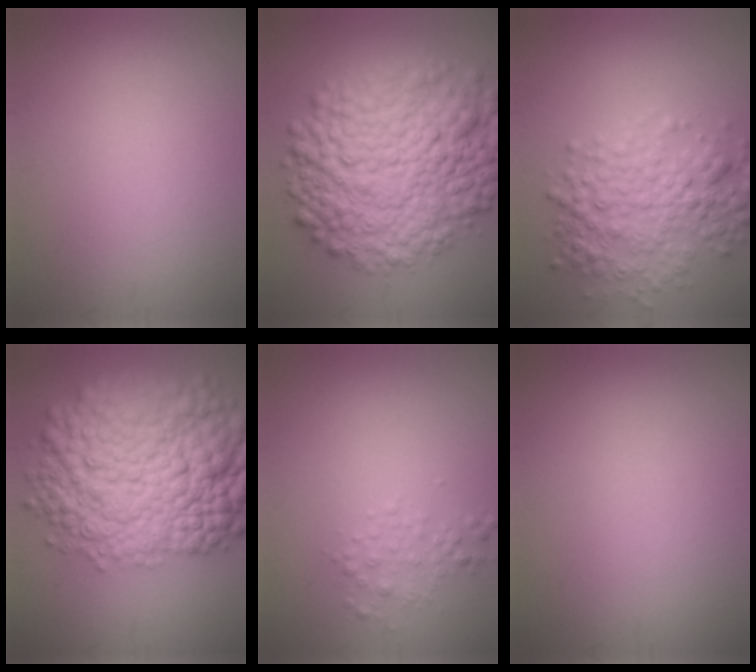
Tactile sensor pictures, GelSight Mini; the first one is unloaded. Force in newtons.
{"total": 11.9, "press": 11.9, "slide": 0.2}
{"total": 5.5, "press": 5.5, "slide": 0.1}
{"total": 13.8, "press": 13.8, "slide": 0.4}
{"total": 1.5, "press": 1.5, "slide": 0.0}
{"total": 0.0}